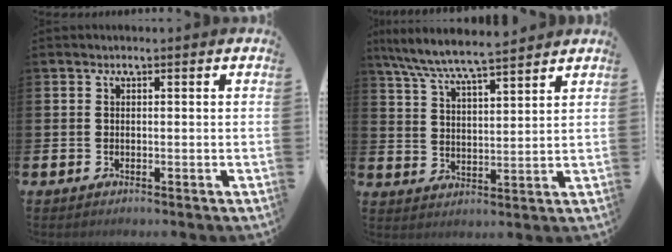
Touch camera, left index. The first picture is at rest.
{"total": 7.4, "force": [7.0, 0.3, 2.2], "torque": [-0.066, -0.040, 0.124]}